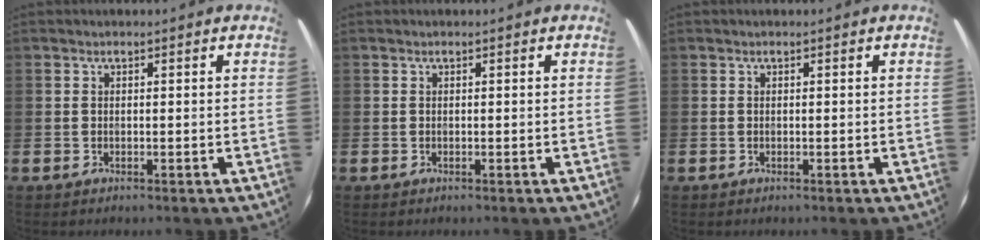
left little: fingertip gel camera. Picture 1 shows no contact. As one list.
[{"total": 0.0}, {"total": 0.0}]